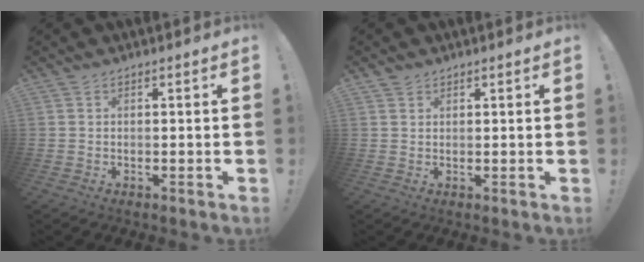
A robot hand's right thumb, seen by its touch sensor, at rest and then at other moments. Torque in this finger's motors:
{"motor_torque": [0.00, 0.00, 0.15, 0.11, 0.00]}